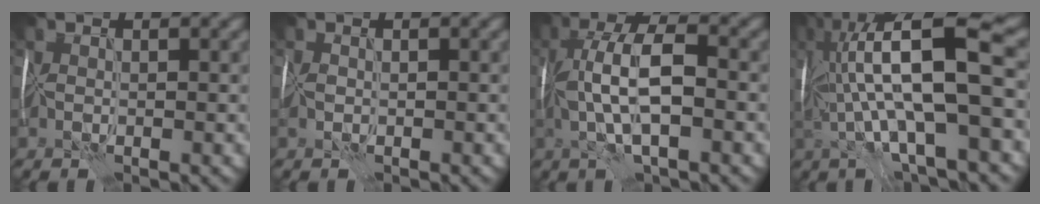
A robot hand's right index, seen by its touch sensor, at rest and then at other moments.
{"total": 1.2, "force": [-0.4, 0.9, 0.7], "torque": [-0.017, -0.001, -0.011]}
{"total": 7.5, "force": [-0.6, 2.8, 6.9], "torque": [-0.133, 0.022, -0.020]}
{"total": 14.7, "force": [1.5, 3.9, 14.1], "torque": [-0.261, 0.026, 0.034]}